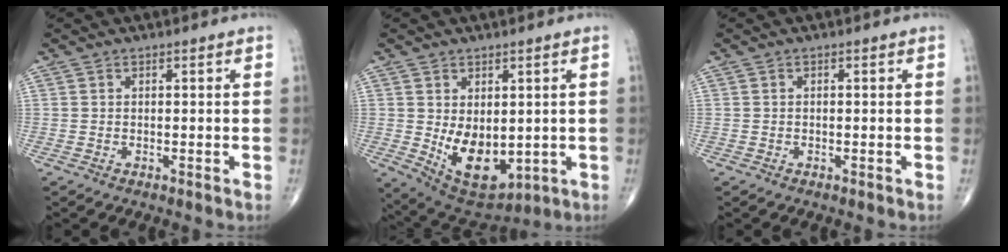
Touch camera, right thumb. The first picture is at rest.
{"total": 11.9, "force": [-0.8, 7.3, 9.3], "torque": [-0.125, -0.016, 0.019]}
{"total": 0.0}